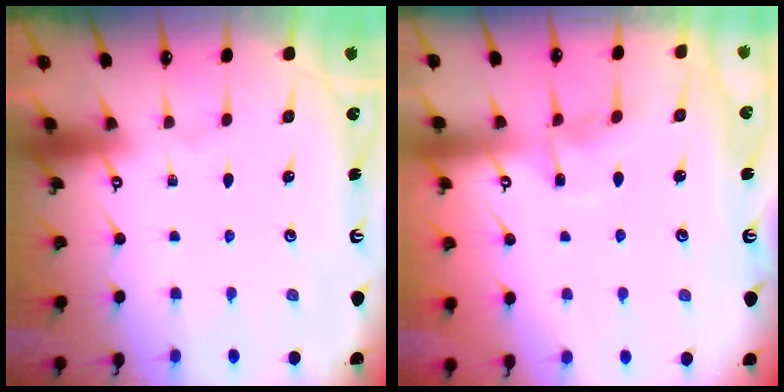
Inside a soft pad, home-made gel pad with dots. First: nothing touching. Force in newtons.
{"total": 5.0, "press": 5.0, "slide": 0.7}